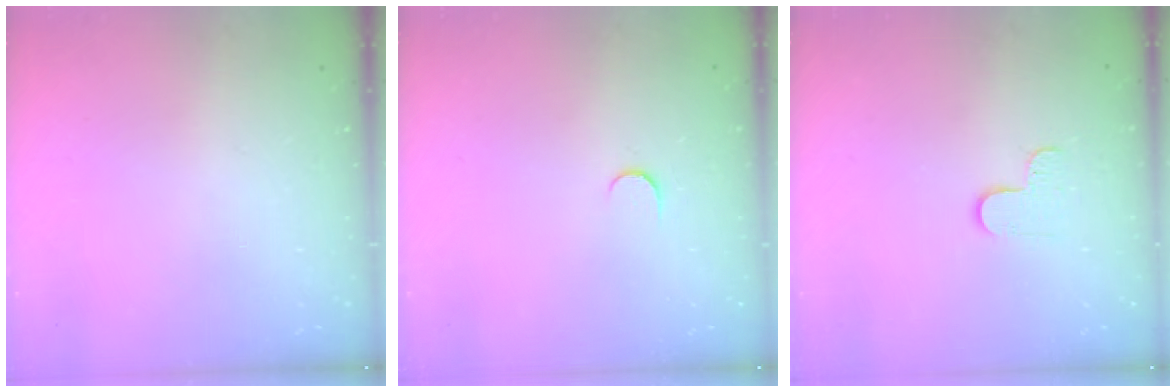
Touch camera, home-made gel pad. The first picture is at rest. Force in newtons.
{"total": 3.4, "press": 3.4, "slide": 0.4}
{"total": 5.4, "press": 5.4, "slide": 0.5}